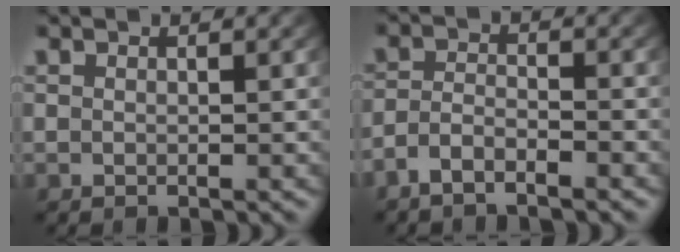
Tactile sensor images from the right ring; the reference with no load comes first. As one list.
[{"total": 2.8, "force": [-2.2, 1.2, 1.2], "torque": [-0.027, -0.006, -0.043]}]